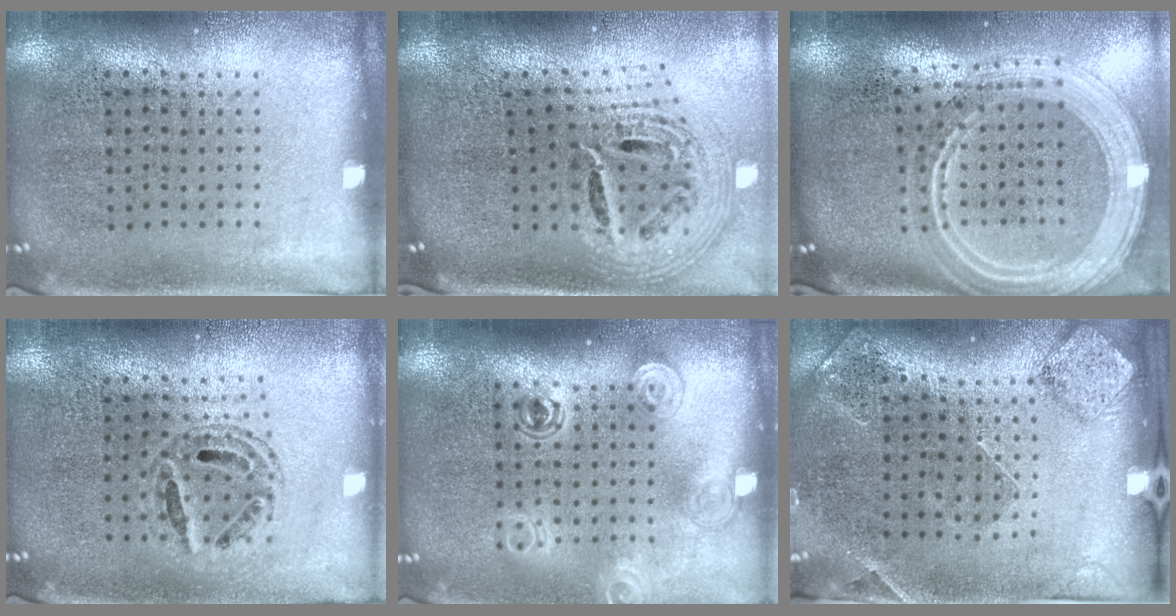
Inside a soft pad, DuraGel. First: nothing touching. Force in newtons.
{"total": 2.6, "press": 1.9, "slide": 1.9}
{"total": 3.0, "press": 2.4, "slide": 1.7}
{"total": 0.8, "press": 0.8, "slide": 0.1}
{"total": 1.5, "press": 1.3, "slide": 0.9}
{"total": 1.5, "press": 1.3, "slide": 0.7}